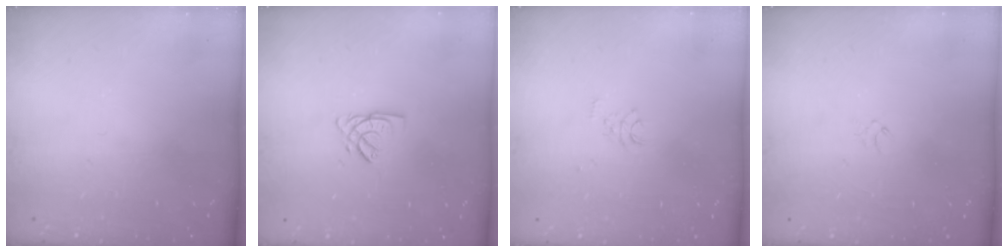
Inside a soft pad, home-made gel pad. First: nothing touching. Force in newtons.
{"total": 2.7, "press": 2.7, "slide": 0.3}
{"total": 2.6, "press": 2.6, "slide": 0.1}
{"total": 0.9, "press": 0.8, "slide": 0.4}